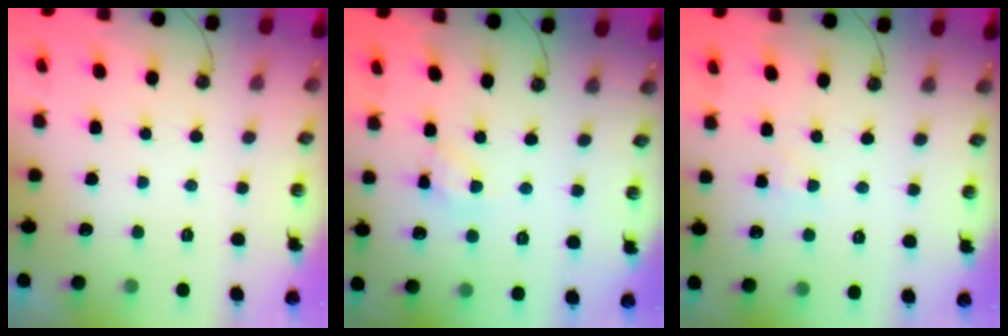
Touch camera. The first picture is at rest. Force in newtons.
{"total": 5.9, "press": 5.9, "slide": 0.3}
{"total": 2.5, "press": 2.5, "slide": 0.5}